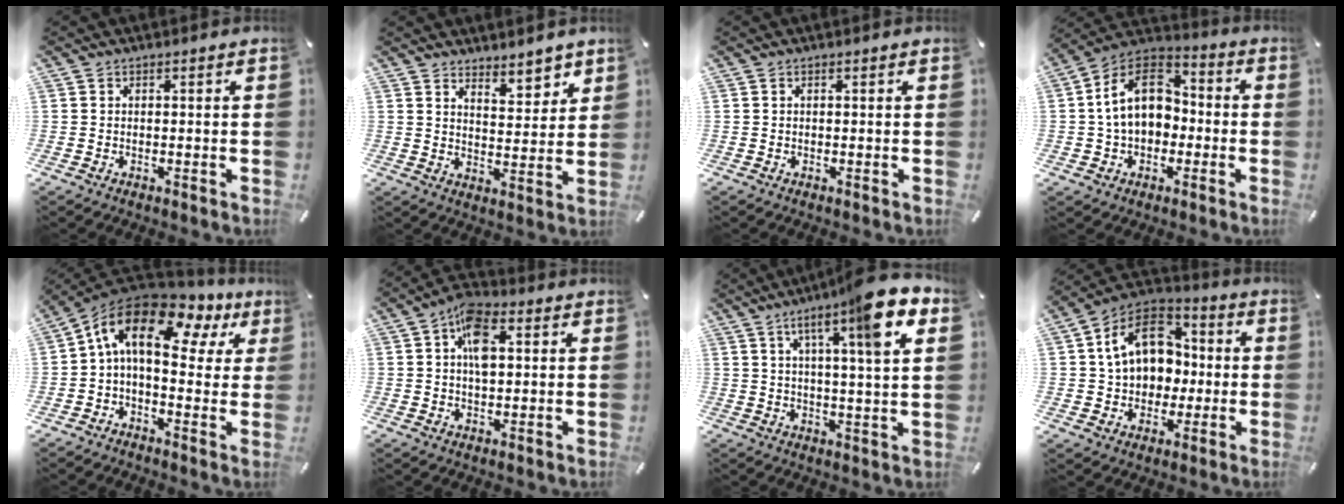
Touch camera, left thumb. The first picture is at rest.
{"total": 6.3, "force": [5.7, 2.7, 0.8], "torque": [0.010, -0.055, 0.099]}
{"total": 0.0}
{"total": 14.0, "force": [0.0, 10.8, 8.8], "torque": [-0.183, 0.021, -0.003]}
{"total": 15.7, "force": [5.7, 8.1, 12.1], "torque": [-0.224, -0.021, 0.095]}
{"total": 8.5, "force": [1.9, 4.9, 6.7], "torque": [-0.099, 0.002, 0.031]}
{"total": 13.9, "force": [7.7, 1.0, 11.5], "torque": [-0.186, -0.033, 0.114]}
{"total": 15.3, "force": [1.5, 12.7, 8.3], "torque": [-0.156, 0.014, 0.031]}